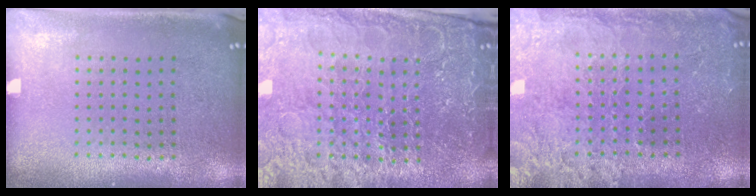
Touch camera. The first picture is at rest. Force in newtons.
{"total": 5.4, "press": 4.9, "slide": 2.2}
{"total": 3.4, "press": 3.2, "slide": 1.1}